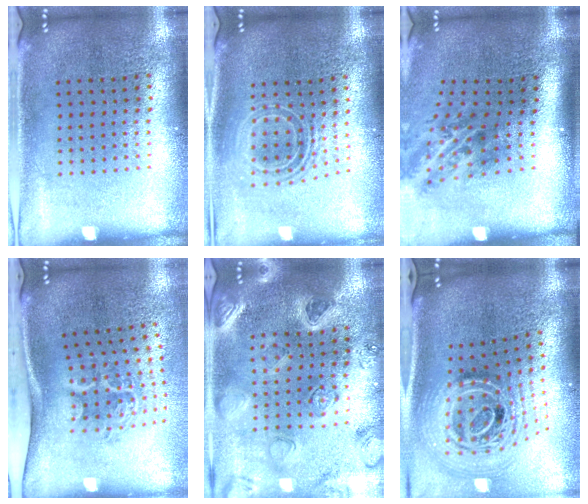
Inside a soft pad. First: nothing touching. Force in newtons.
{"total": 1.7, "press": 1.3, "slide": 1.1}
{"total": 2.1, "press": 1.3, "slide": 1.7}
{"total": 2.1, "press": 1.3, "slide": 1.6}
{"total": 2.2, "press": 2.2, "slide": 0.4}
{"total": 2.9, "press": 2.0, "slide": 2.1}